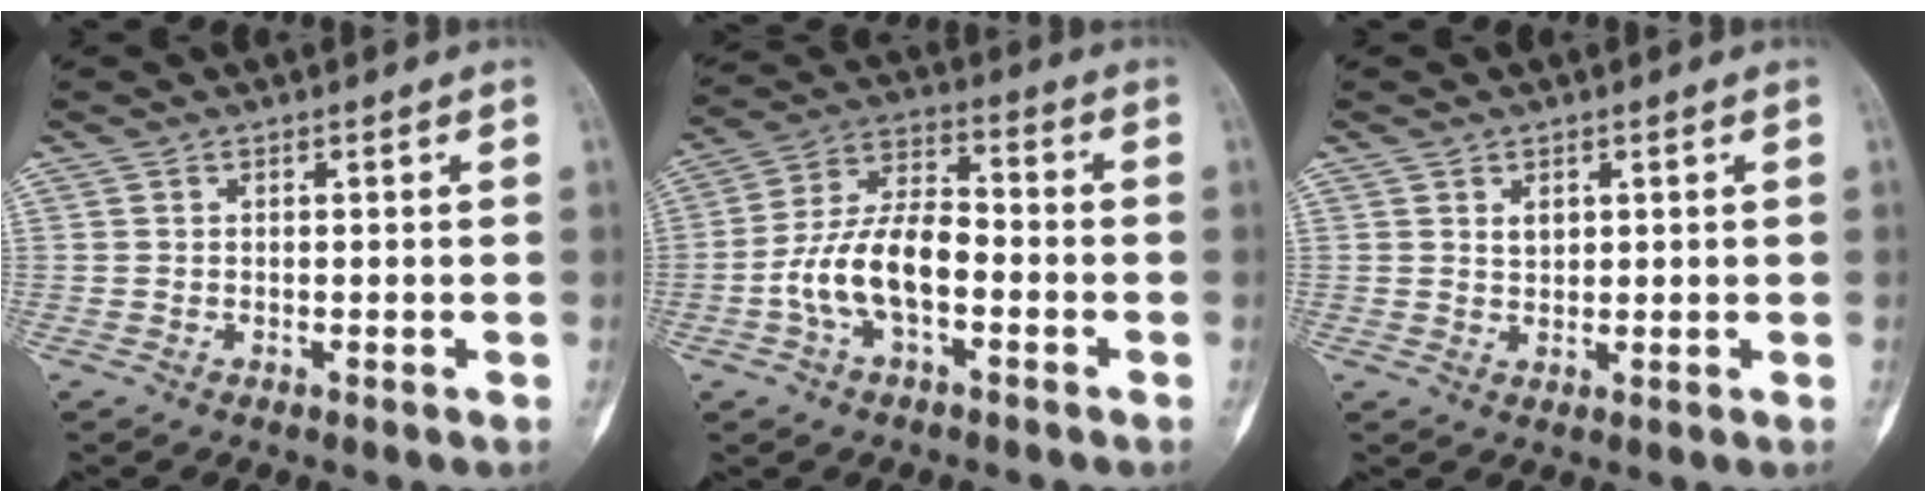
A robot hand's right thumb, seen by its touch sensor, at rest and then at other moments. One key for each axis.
{"total": 12.3, "fx": -3.3, "fy": 6.4, "fz": 10.0, "tx": -0.190, "ty": 0.043, "tz": -0.068}
{"total": 2.2, "fx": 0.9, "fy": 1.5, "fz": 1.3, "tx": -0.012, "ty": -0.005, "tz": 0.016}